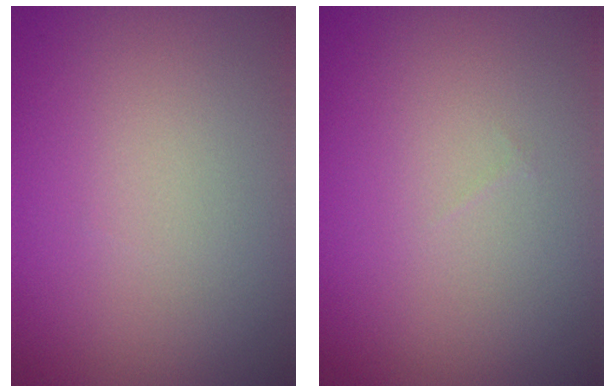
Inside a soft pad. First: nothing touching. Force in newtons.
{"total": 0.0}